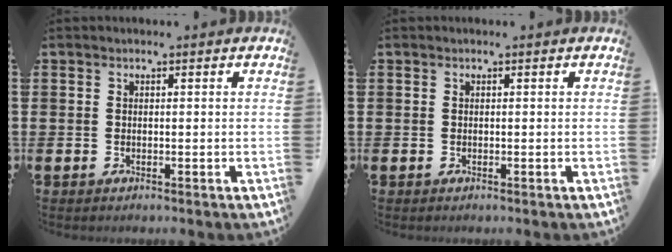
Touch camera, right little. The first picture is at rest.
{"total": 0.0}